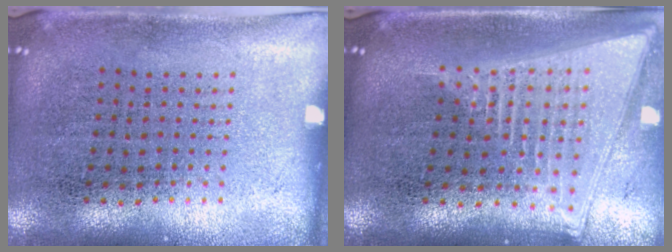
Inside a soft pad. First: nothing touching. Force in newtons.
{"total": 2.1, "press": 1.8, "slide": 1.1}